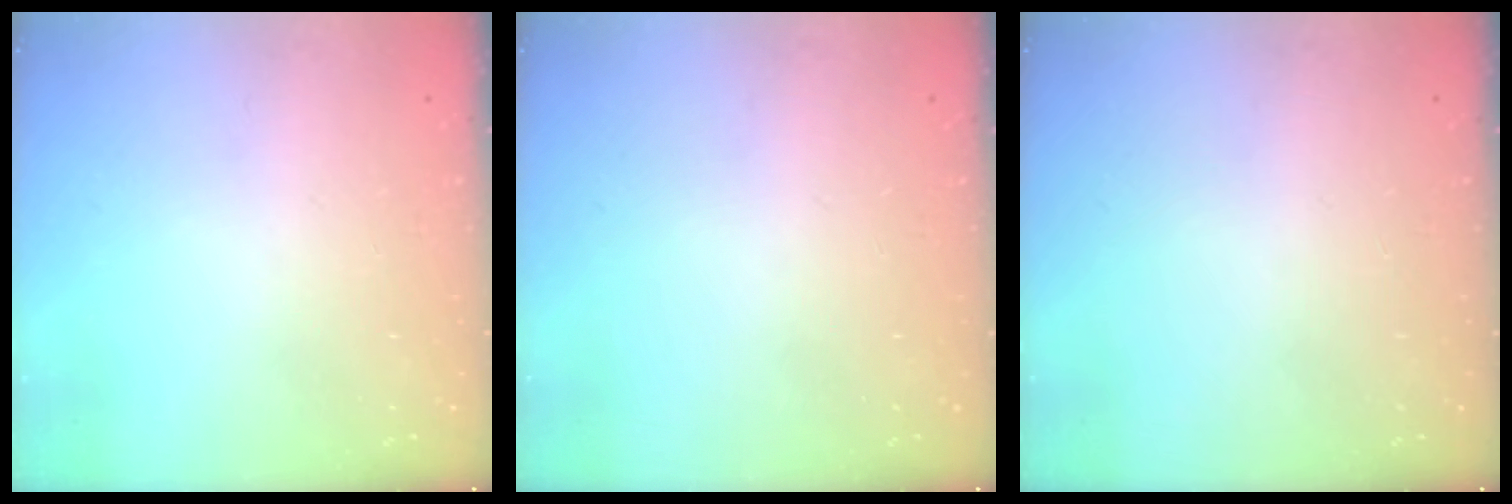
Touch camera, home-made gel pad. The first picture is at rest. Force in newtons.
{"total": 0.0}
{"total": 0.0}